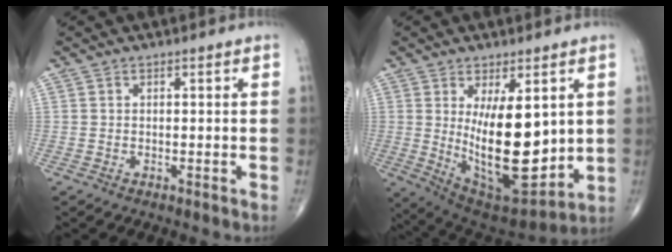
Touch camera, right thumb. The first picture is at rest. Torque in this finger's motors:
{"motor_torque": [0.59, 3.31, 1.55, 1.18, 0.24]}